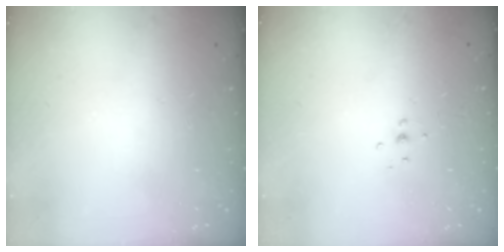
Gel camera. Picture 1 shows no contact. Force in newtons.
{"total": 3.8, "press": 3.7, "slide": 0.8}